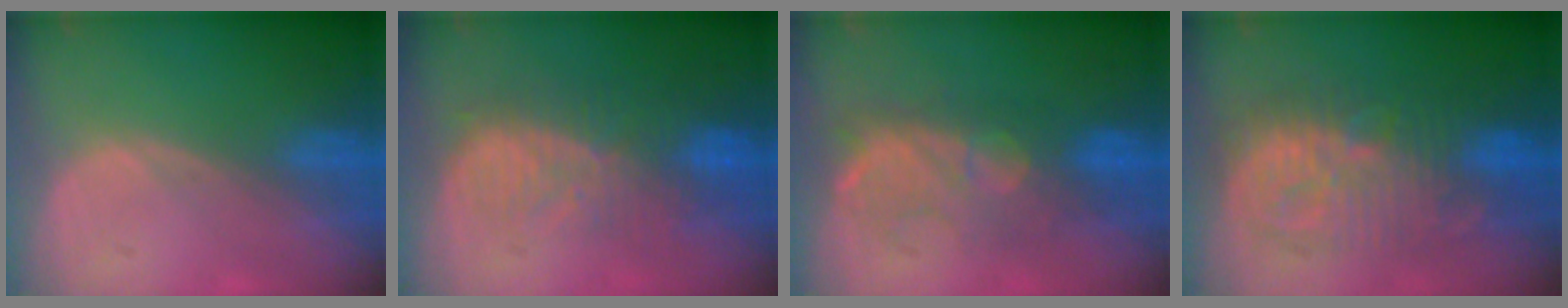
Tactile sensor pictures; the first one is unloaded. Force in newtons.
{"total": 10.3, "press": 8.8, "slide": 5.4}
{"total": 8.3, "press": 8.3, "slide": 0.1}
{"total": 10.8, "press": 10.8, "slide": 0.5}